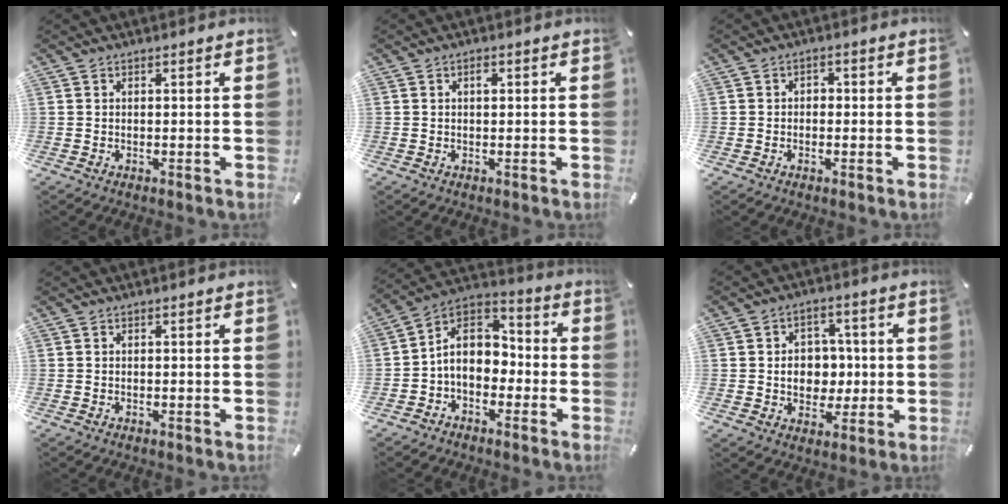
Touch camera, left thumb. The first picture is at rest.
{"total": 1.1, "force": [0.3, 0.6, 0.9], "torque": [-0.011, -0.001, 0.002]}
{"total": 1.8, "force": [-0.9, 1.4, 0.6], "torque": [-0.012, 0.009, -0.020]}
{"total": 0.0}
{"total": 8.8, "force": [-2.0, 7.3, 4.6], "torque": [-0.105, 0.018, -0.036]}
{"total": 8.2, "force": [-0.2, 7.1, 4.3], "torque": [-0.052, 0.006, -0.003]}